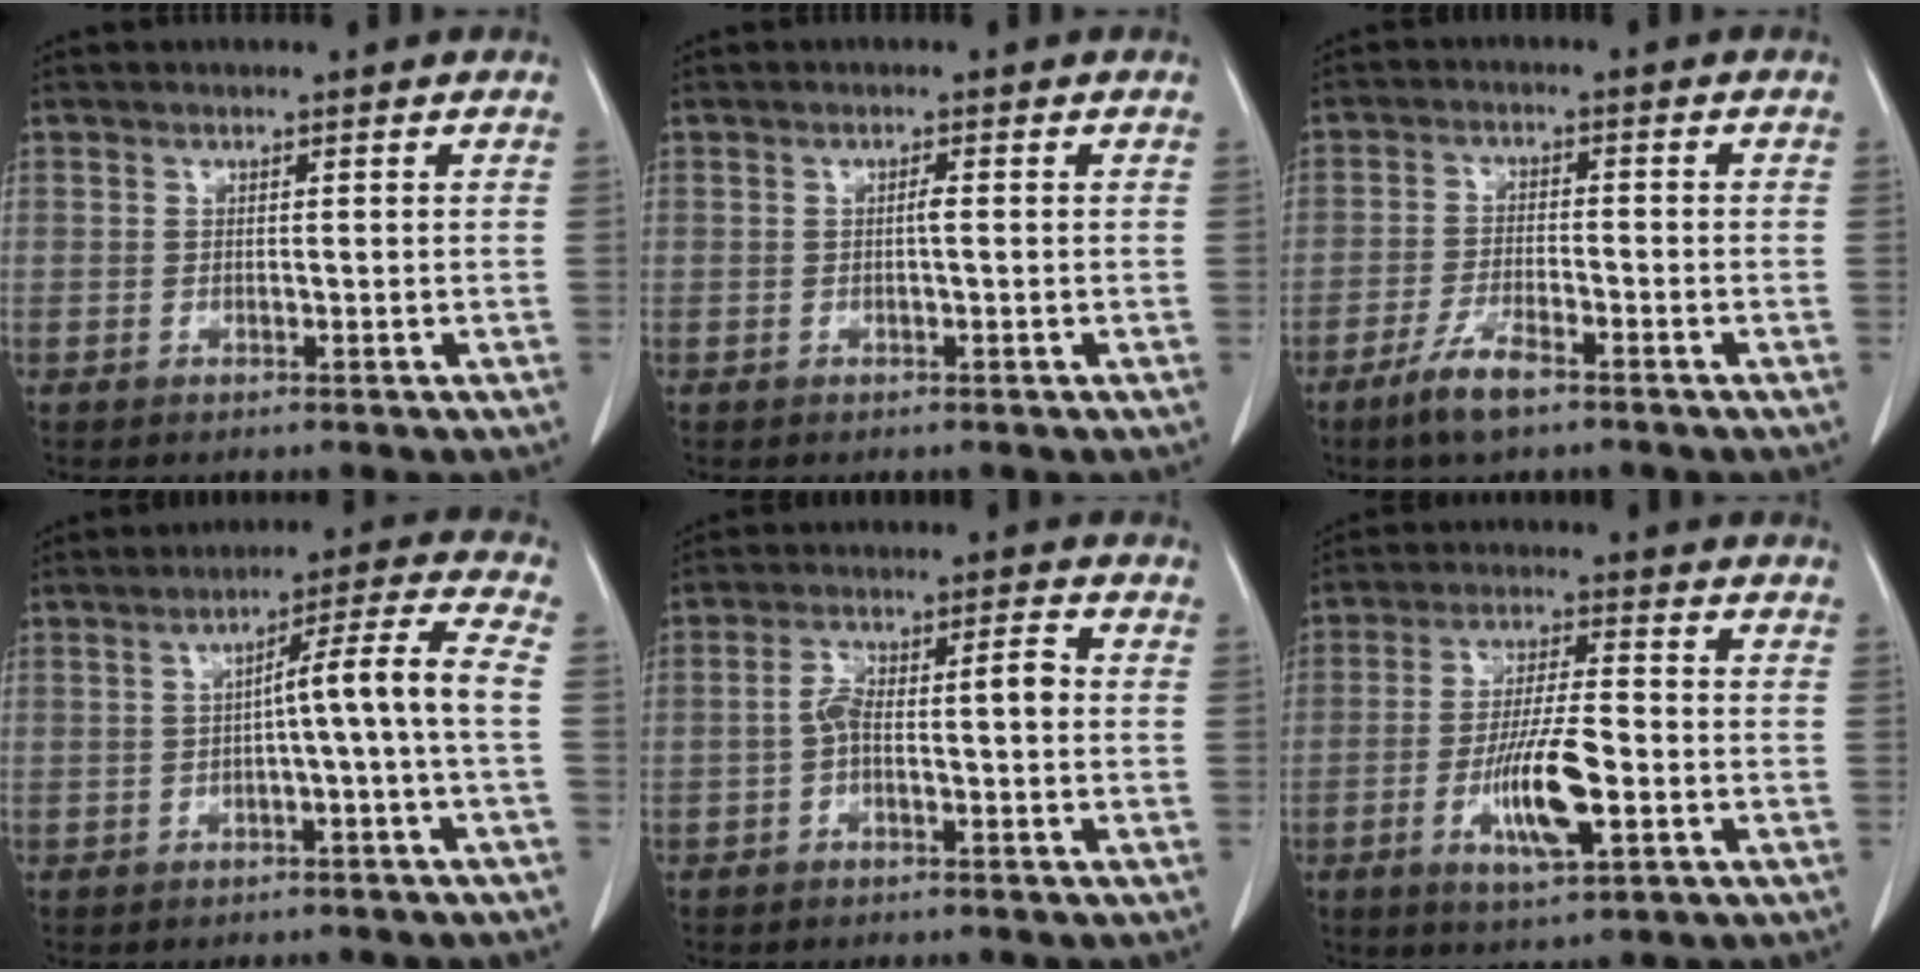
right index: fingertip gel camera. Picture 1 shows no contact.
{"total": 0.8, "force": [-0.1, 0.0, 0.8], "torque": [-0.015, 0.001, -0.001]}
{"total": 5.7, "force": [-4.1, 1.1, 3.9], "torque": [-0.082, -0.006, -0.074]}
{"total": 7.2, "force": [-1.0, -1.4, 7.0], "torque": [-0.104, 0.022, -0.012]}
{"total": 5.4, "force": [-0.9, 1.5, 5.1], "torque": [-0.097, 0.031, -0.015]}
{"total": 9.7, "force": [-3.1, 1.9, 9.0], "torque": [-0.170, -0.006, -0.054]}